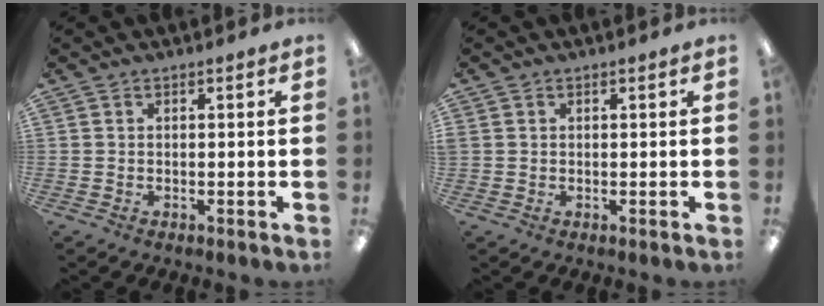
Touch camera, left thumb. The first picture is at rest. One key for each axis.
{"total": 0.9, "fx": 0.2, "fy": 0.8, "fz": 0.0, "tx": 0.000, "ty": 0.005, "tz": 0.002}